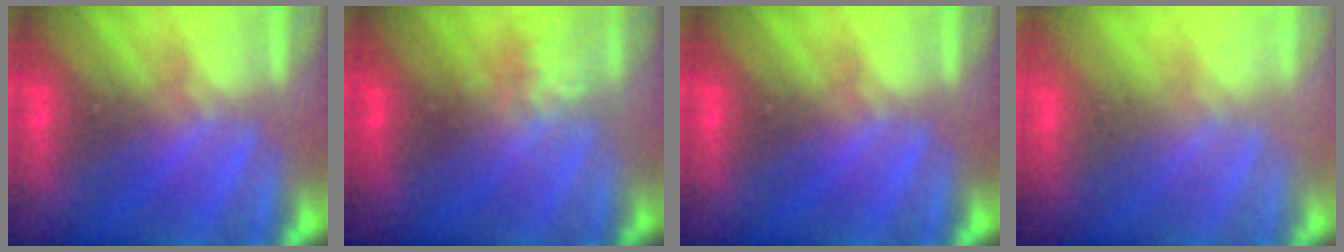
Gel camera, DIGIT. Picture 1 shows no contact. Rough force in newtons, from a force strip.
{"total": 2.0}
{"total": 0.0}
{"total": 2.7}